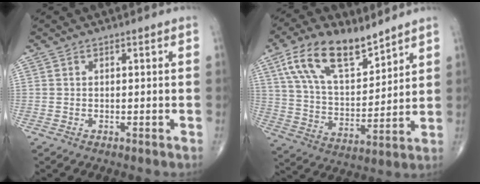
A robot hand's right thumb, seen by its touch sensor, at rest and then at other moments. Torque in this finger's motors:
{"motor_torque": [0.24, 1.19, 1.55, 1.22, 0.43]}